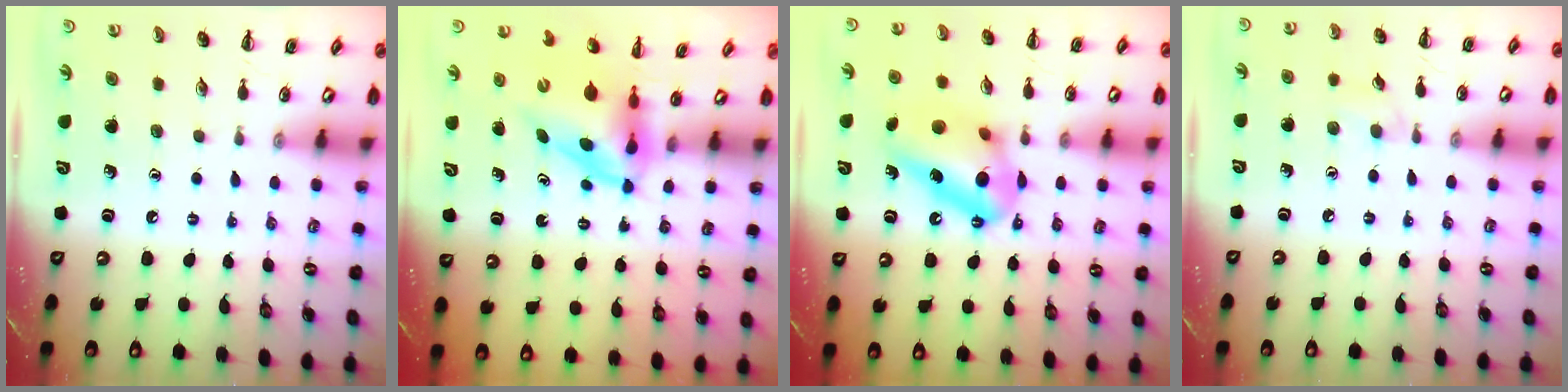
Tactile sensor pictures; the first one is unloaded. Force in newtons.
{"total": 3.8, "press": 3.7, "slide": 0.6}
{"total": 13.6, "press": 13.6, "slide": 0.3}
{"total": 6.1, "press": 5.7, "slide": 2.2}